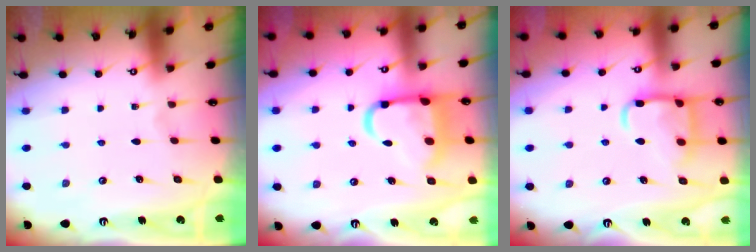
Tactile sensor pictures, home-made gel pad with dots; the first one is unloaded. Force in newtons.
{"total": 13.2, "press": 13.1, "slide": 1.5}
{"total": 14.4, "press": 14.4, "slide": 1.2}